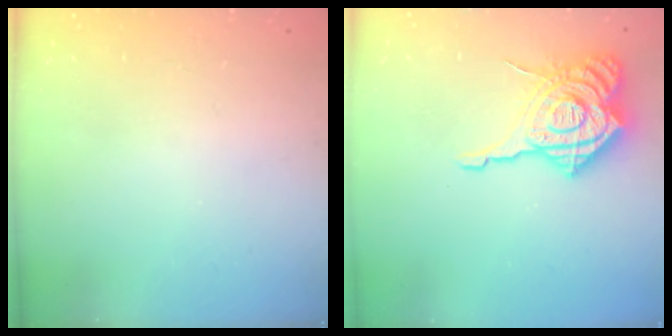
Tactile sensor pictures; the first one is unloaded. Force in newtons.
{"total": 20.1, "press": 20.0, "slide": 2.1}